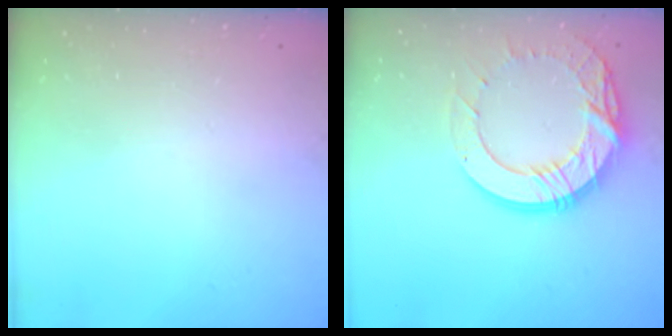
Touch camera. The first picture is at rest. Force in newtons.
{"total": 15.4, "press": 15.4, "slide": 0.9}